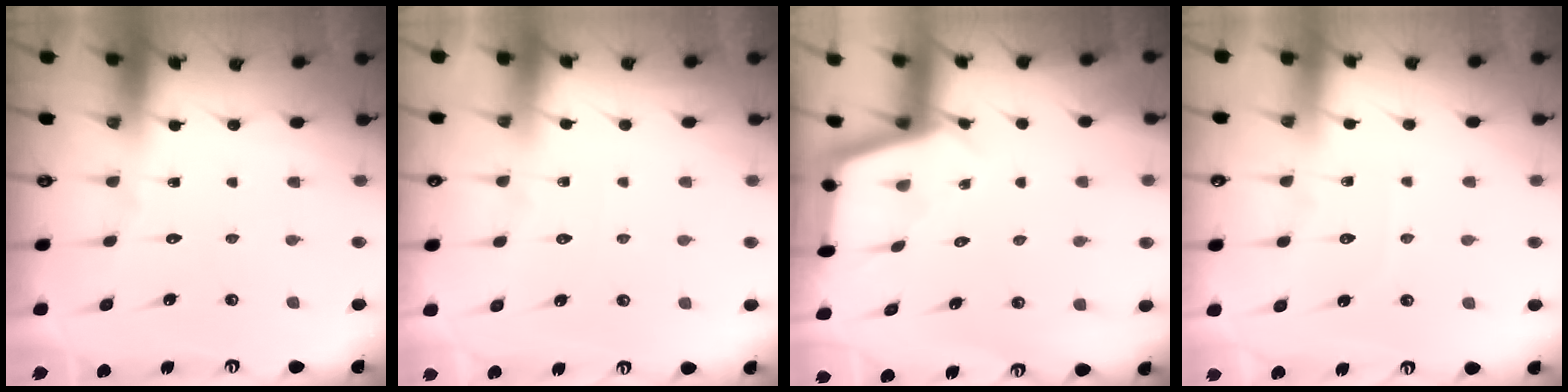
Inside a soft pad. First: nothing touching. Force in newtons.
{"total": 1.6, "press": 1.6, "slide": 0.3}
{"total": 2.9, "press": 2.9, "slide": 0.3}
{"total": 2.3, "press": 2.3, "slide": 0.4}